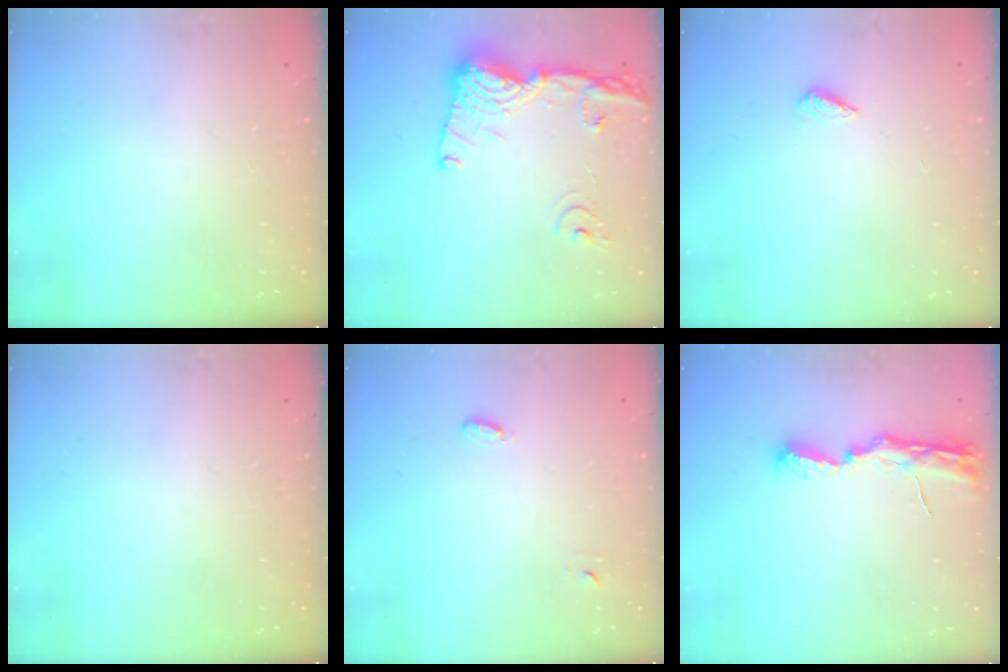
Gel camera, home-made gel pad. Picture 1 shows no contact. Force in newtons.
{"total": 16.7, "press": 16.6, "slide": 1.9}
{"total": 2.3, "press": 2.2, "slide": 0.8}
{"total": 0.0}
{"total": 3.7, "press": 3.3, "slide": 1.6}
{"total": 8.0, "press": 8.0, "slide": 0.7}